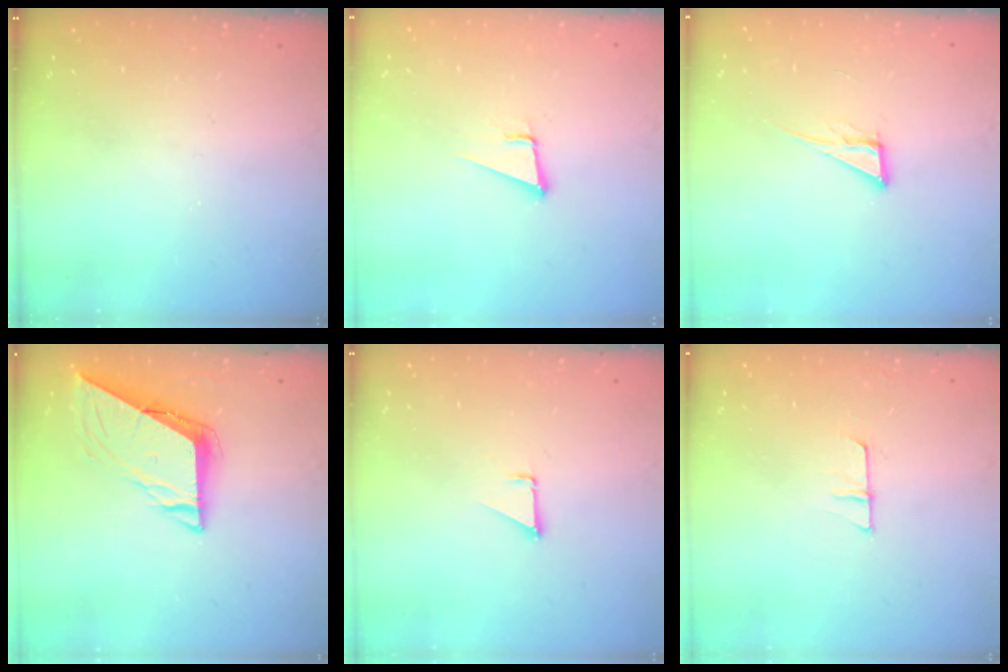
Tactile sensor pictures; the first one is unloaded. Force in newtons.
{"total": 3.7, "press": 2.9, "slide": 2.3}
{"total": 6.1, "press": 6.1, "slide": 0.4}
{"total": 8.0, "press": 8.0, "slide": 0.5}
{"total": 1.1, "press": 1.1, "slide": 0.1}
{"total": 5.7, "press": 5.6, "slide": 0.6}